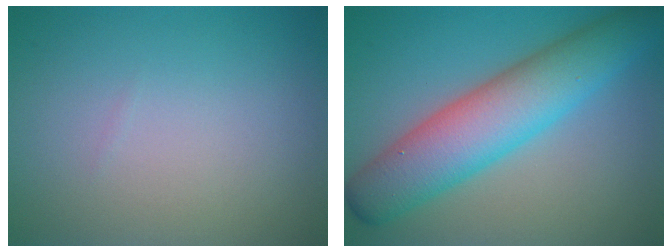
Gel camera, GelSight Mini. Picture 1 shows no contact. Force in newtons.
{"total": 8.3, "press": 8.3, "slide": 0.1}